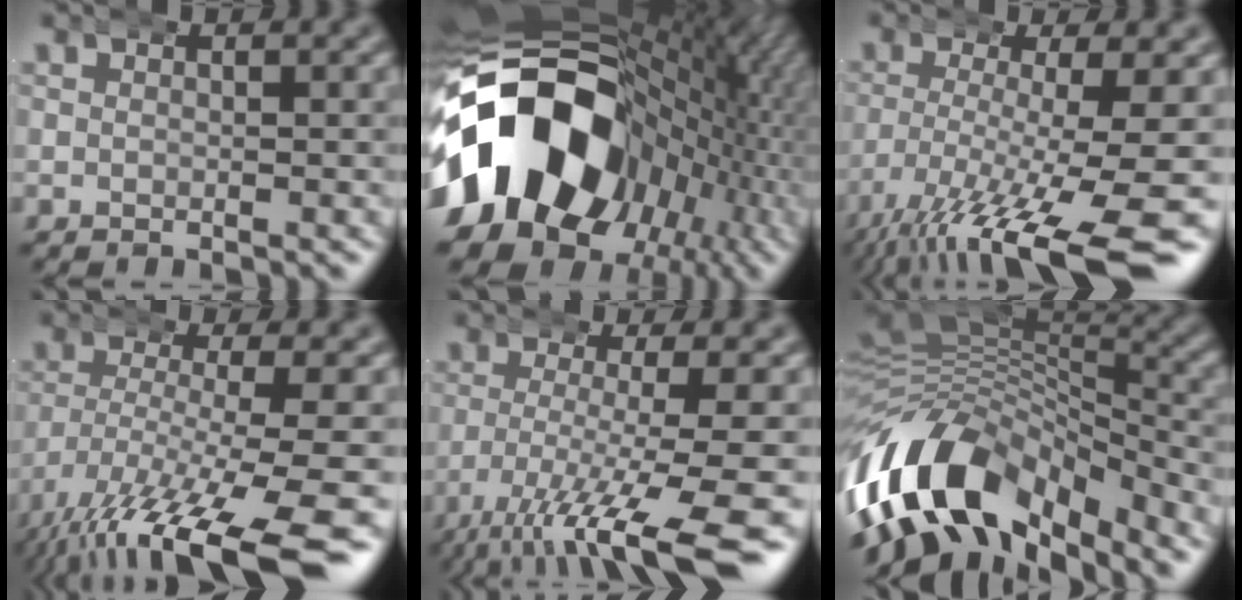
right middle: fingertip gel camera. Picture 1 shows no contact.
{"total": 29.2, "force": [-1.7, 20.4, 20.9], "torque": [-0.336, -0.016, -0.027]}
{"total": 11.3, "force": [-6.6, 2.8, 8.7], "torque": [-0.151, -0.039, -0.075]}
{"total": 10.4, "force": [-5.5, 3.3, 8.2], "torque": [-0.151, -0.039, -0.063]}
{"total": 8.8, "force": [-4.8, 1.8, 7.2], "torque": [-0.118, -0.027, -0.057]}
{"total": 13.7, "force": [-4.7, 9.0, 9.3], "torque": [-0.199, -0.035, -0.064]}